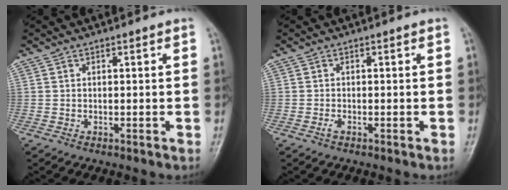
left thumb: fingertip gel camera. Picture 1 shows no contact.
{"total": 0.9, "force": [-0.5, 0.4, 0.6], "torque": [-0.013, 0.000, -0.011]}